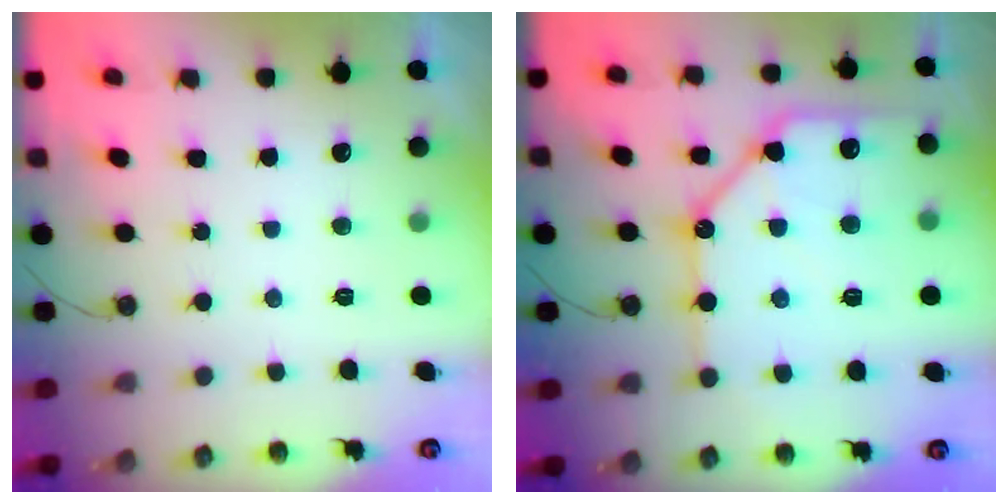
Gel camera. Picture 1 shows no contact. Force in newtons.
{"total": 19.5, "press": 19.4, "slide": 2.2}